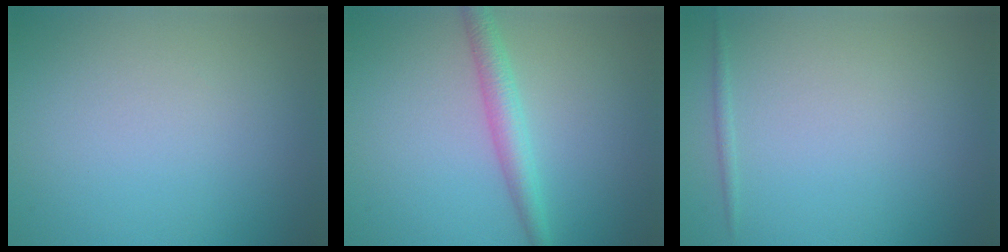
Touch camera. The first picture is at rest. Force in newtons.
{"total": 2.6, "press": 2.6, "slide": 0.0}
{"total": 0.6, "press": 0.6, "slide": 0.0}